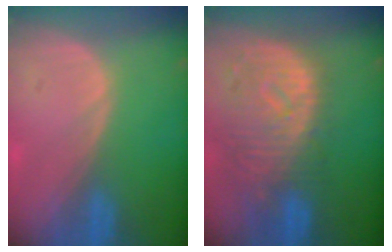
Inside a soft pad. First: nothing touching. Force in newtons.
{"total": 11.3, "press": 9.9, "slide": 5.4}